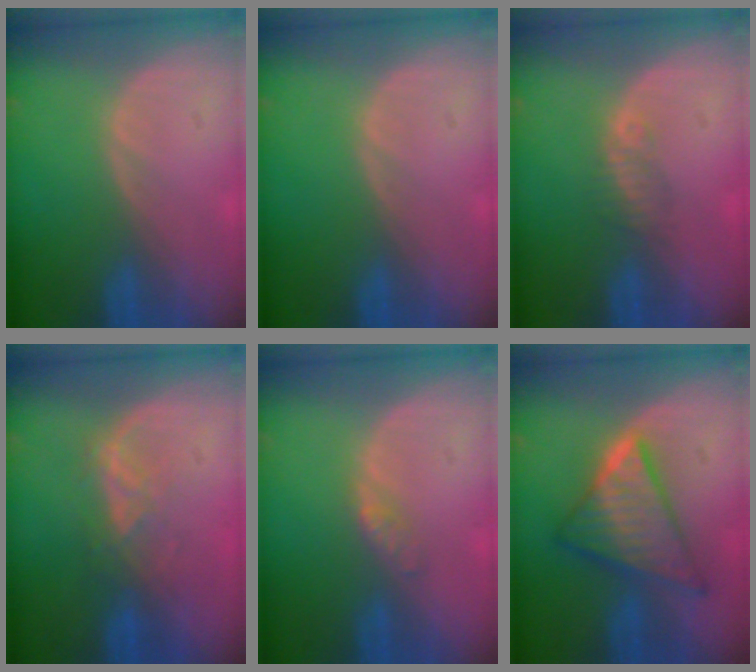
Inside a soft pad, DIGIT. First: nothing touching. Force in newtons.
{"total": 0.0}
{"total": 1.8, "press": 1.6, "slide": 0.8}
{"total": 3.8, "press": 3.8, "slide": 0.6}
{"total": 1.7, "press": 1.7, "slide": 0.2}
{"total": 9.0, "press": 9.0, "slide": 0.6}